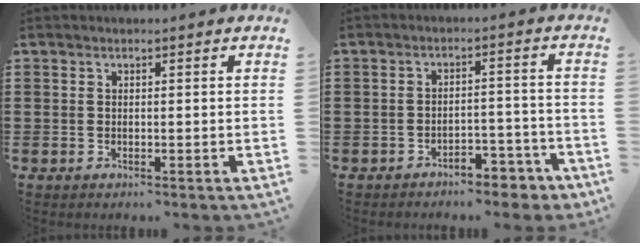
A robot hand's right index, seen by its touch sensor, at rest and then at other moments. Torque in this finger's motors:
{"motor_torque": [1.07, 1.07, 0.39, 0.00]}